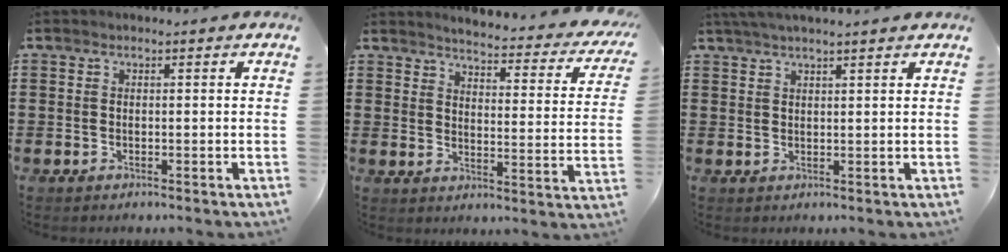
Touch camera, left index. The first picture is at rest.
{"total": 3.6, "force": [3.3, -0.3, 1.3], "torque": [-0.037, -0.037, 0.047]}
{"total": 2.3, "force": [2.0, -0.2, 1.2], "torque": [-0.026, 0.003, 0.038]}